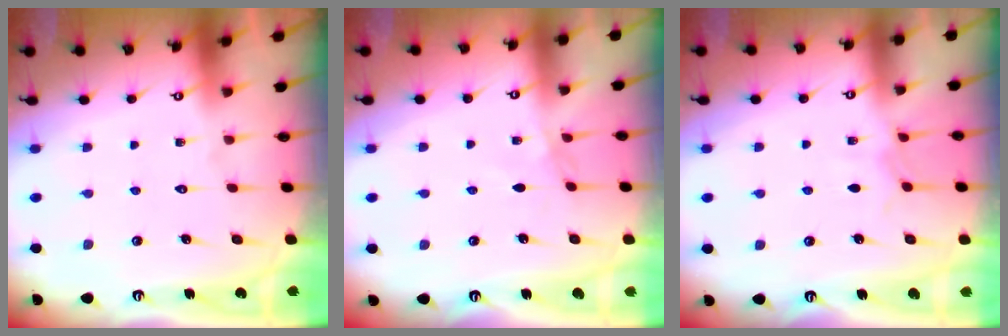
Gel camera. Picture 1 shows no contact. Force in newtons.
{"total": 2.5, "press": 2.5, "slide": 0.5}
{"total": 4.3, "press": 4.3, "slide": 0.5}